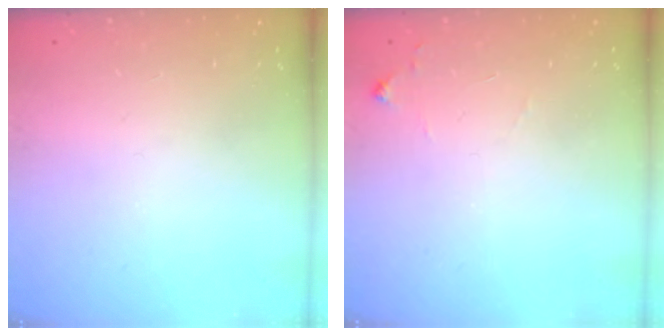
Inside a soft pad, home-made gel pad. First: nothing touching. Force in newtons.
{"total": 6.7, "press": 6.7, "slide": 0.9}